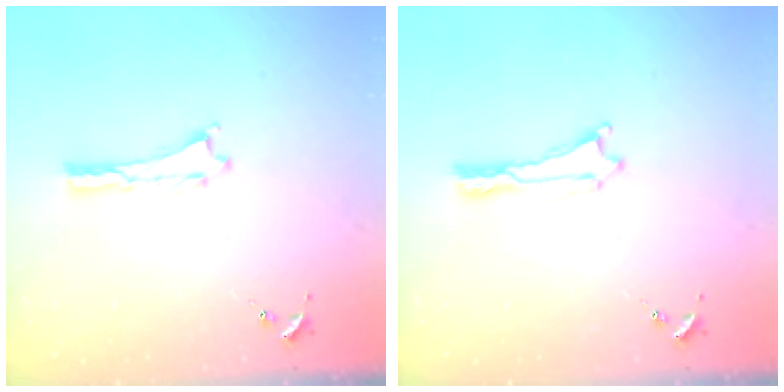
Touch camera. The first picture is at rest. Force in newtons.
{"total": 0.0}